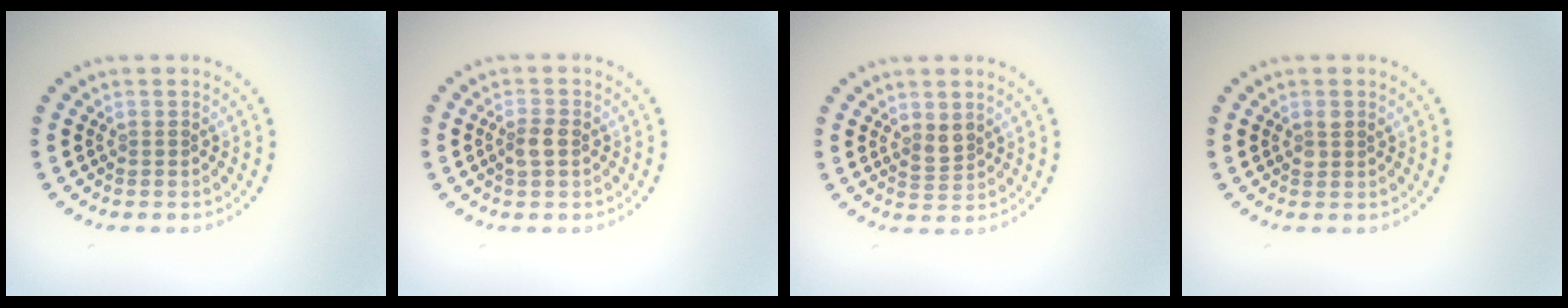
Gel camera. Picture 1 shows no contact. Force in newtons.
{"total": 1.7, "press": 1.6, "slide": 0.3}
{"total": 1.7, "press": 1.5, "slide": 0.8}
{"total": 1.0, "press": 1.0, "slide": 0.3}